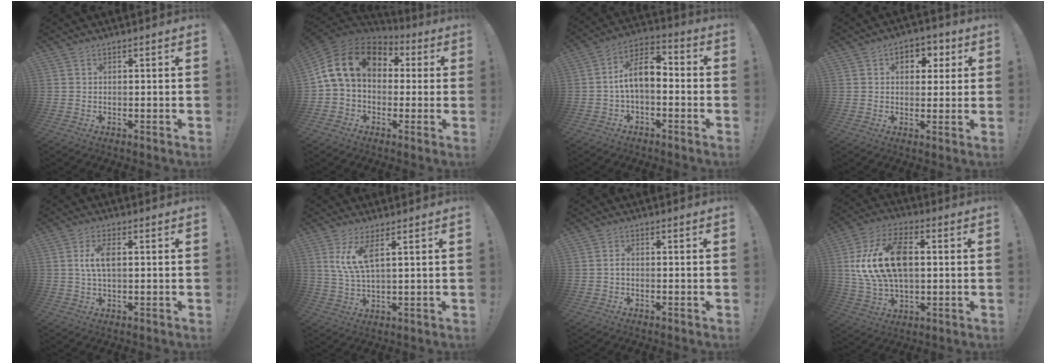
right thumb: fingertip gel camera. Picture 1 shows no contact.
{"total": 16.1, "force": [3.9, 10.9, 11.2], "torque": [-0.205, 0.004, 0.072]}
{"total": 10.0, "force": [-0.5, 5.4, 8.4], "torque": [-0.150, 0.012, -0.007]}
{"total": 5.9, "force": [1.6, 4.8, 3.1], "torque": [-0.031, -0.004, 0.026]}
{"total": 5.9, "force": [0.9, 2.8, 5.1], "torque": [-0.089, 0.002, 0.010]}
{"total": 8.4, "force": [3.9, 2.4, 7.0], "torque": [-0.123, -0.013, 0.069]}
{"total": 1.1, "force": [-0.7, 0.3, 0.9], "torque": [-0.017, 0.003, -0.012]}
{"total": 19.5, "force": [2.2, 11.9, 15.3], "torque": [-0.288, 0.005, 0.038]}